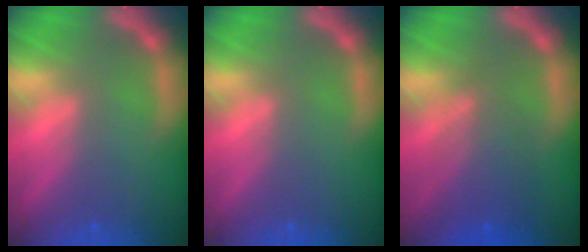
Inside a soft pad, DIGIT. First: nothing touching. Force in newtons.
{"total": 0.0}
{"total": 5.1}